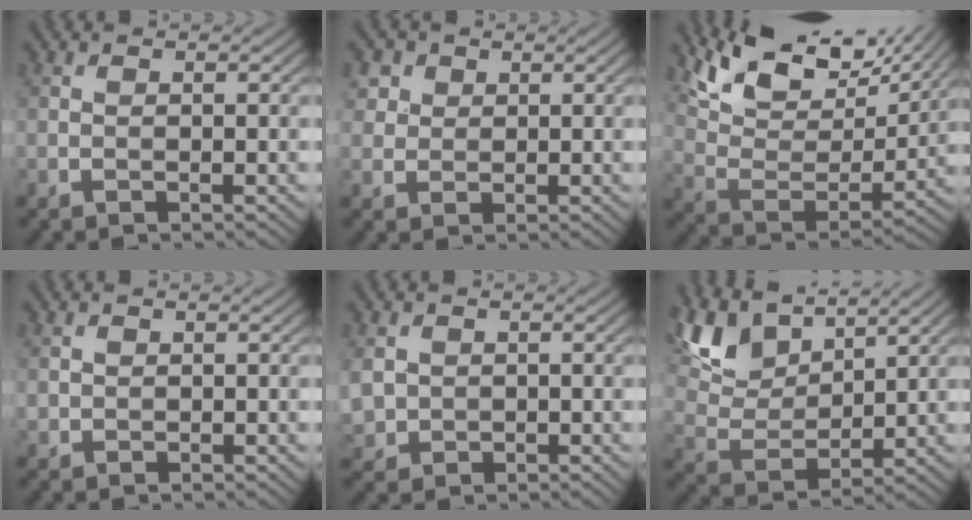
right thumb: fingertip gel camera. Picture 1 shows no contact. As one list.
[{"total": 3.8, "force": [1.9, 3.0, 1.3], "torque": [-0.049, 0.001, 0.045]}, {"total": 15.1, "force": [11.5, 5.6, 8.1], "torque": [-0.182, 0.006, 0.169]}, {"total": 0.7, "force": [0.5, 0.5, 0.1], "torque": [-0.007, -0.001, 0.014]}, {"total": 2.9, "force": [0.4, 2.6, 1.1], "torque": [-0.046, -0.007, 0.009]}, {"total": 11.2, "force": [7.3, 4.9, 6.9], "torque": [-0.187, 0.019, 0.147]}]